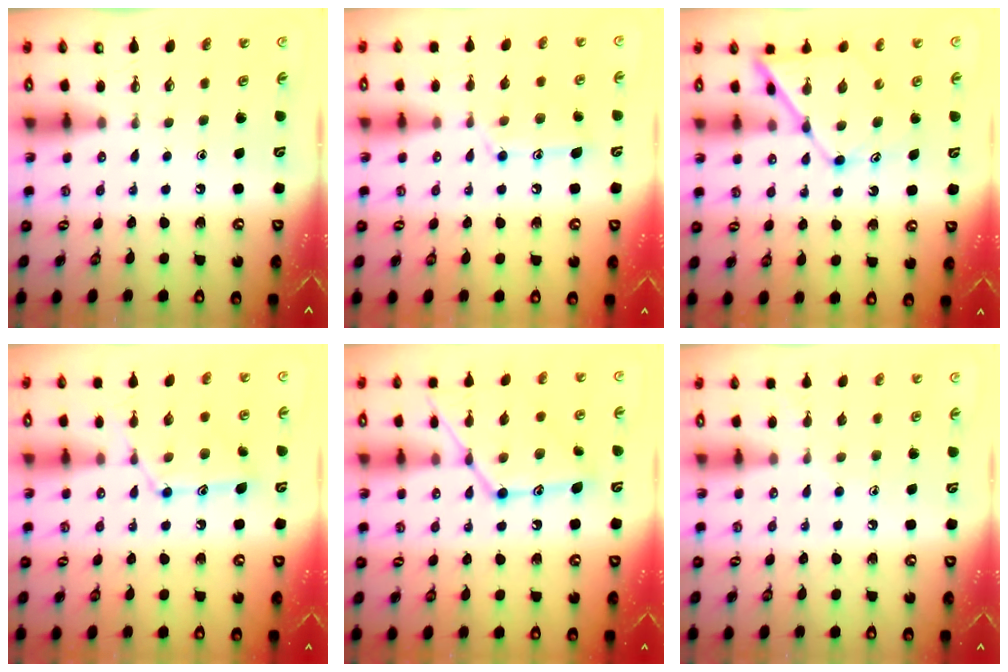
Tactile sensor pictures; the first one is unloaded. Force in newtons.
{"total": 12.8, "press": 12.8, "slide": 0.8}
{"total": 12.3, "press": 12.3, "slide": 1.1}
{"total": 10.9, "press": 10.9, "slide": 0.1}
{"total": 16.1, "press": 16.1, "slide": 1.1}
{"total": 7.2, "press": 7.2, "slide": 0.6}